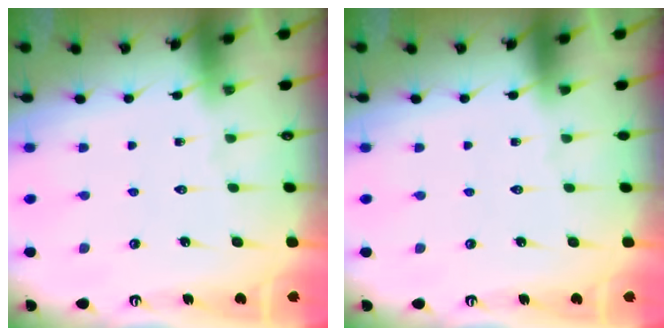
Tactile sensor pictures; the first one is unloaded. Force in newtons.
{"total": 0.0}